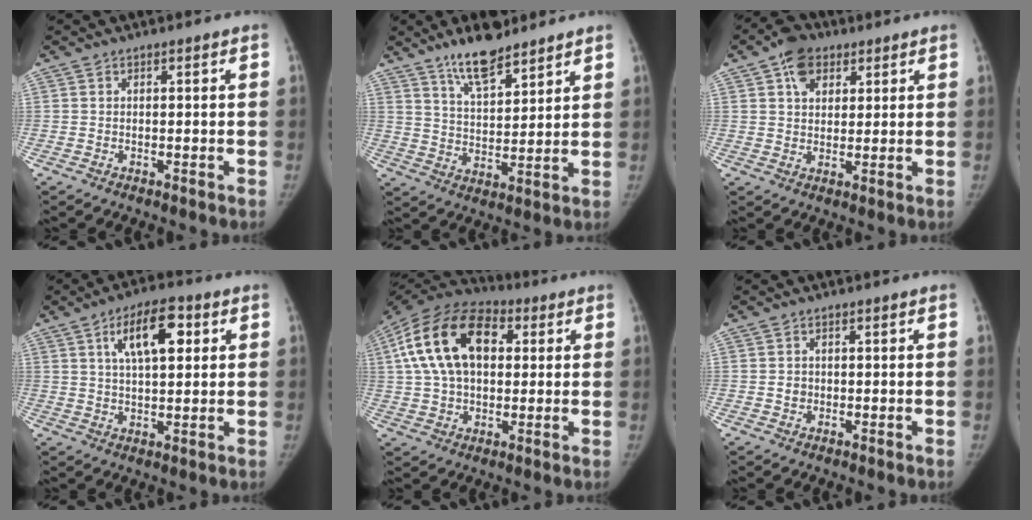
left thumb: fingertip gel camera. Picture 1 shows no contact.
{"total": 10.5, "force": [8.1, 3.5, 5.8], "torque": [-0.075, -0.051, 0.143]}
{"total": 7.2, "force": [3.5, 5.1, 3.6], "torque": [-0.033, -0.006, 0.055]}
{"total": 10.6, "force": [3.9, 4.6, 8.7], "torque": [-0.125, -0.003, 0.062]}
{"total": 20.1, "force": [4.7, 12.8, 14.9], "torque": [-0.269, 0.020, 0.071]}
{"total": 1.4, "force": [-0.1, 1.4, 0.4], "torque": [0.004, 0.004, -0.002]}